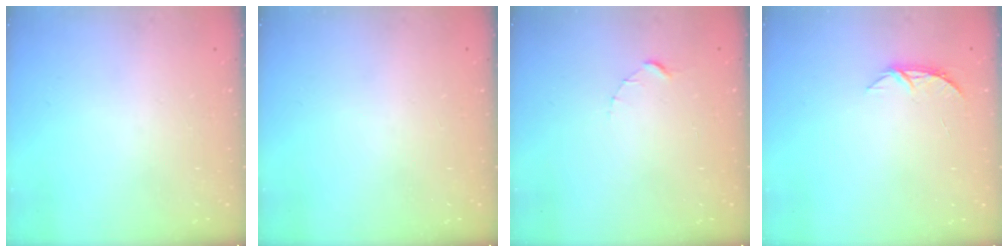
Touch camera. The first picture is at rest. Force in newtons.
{"total": 0.0}
{"total": 1.5, "press": 1.5, "slide": 0.2}
{"total": 5.7, "press": 5.6, "slide": 0.4}